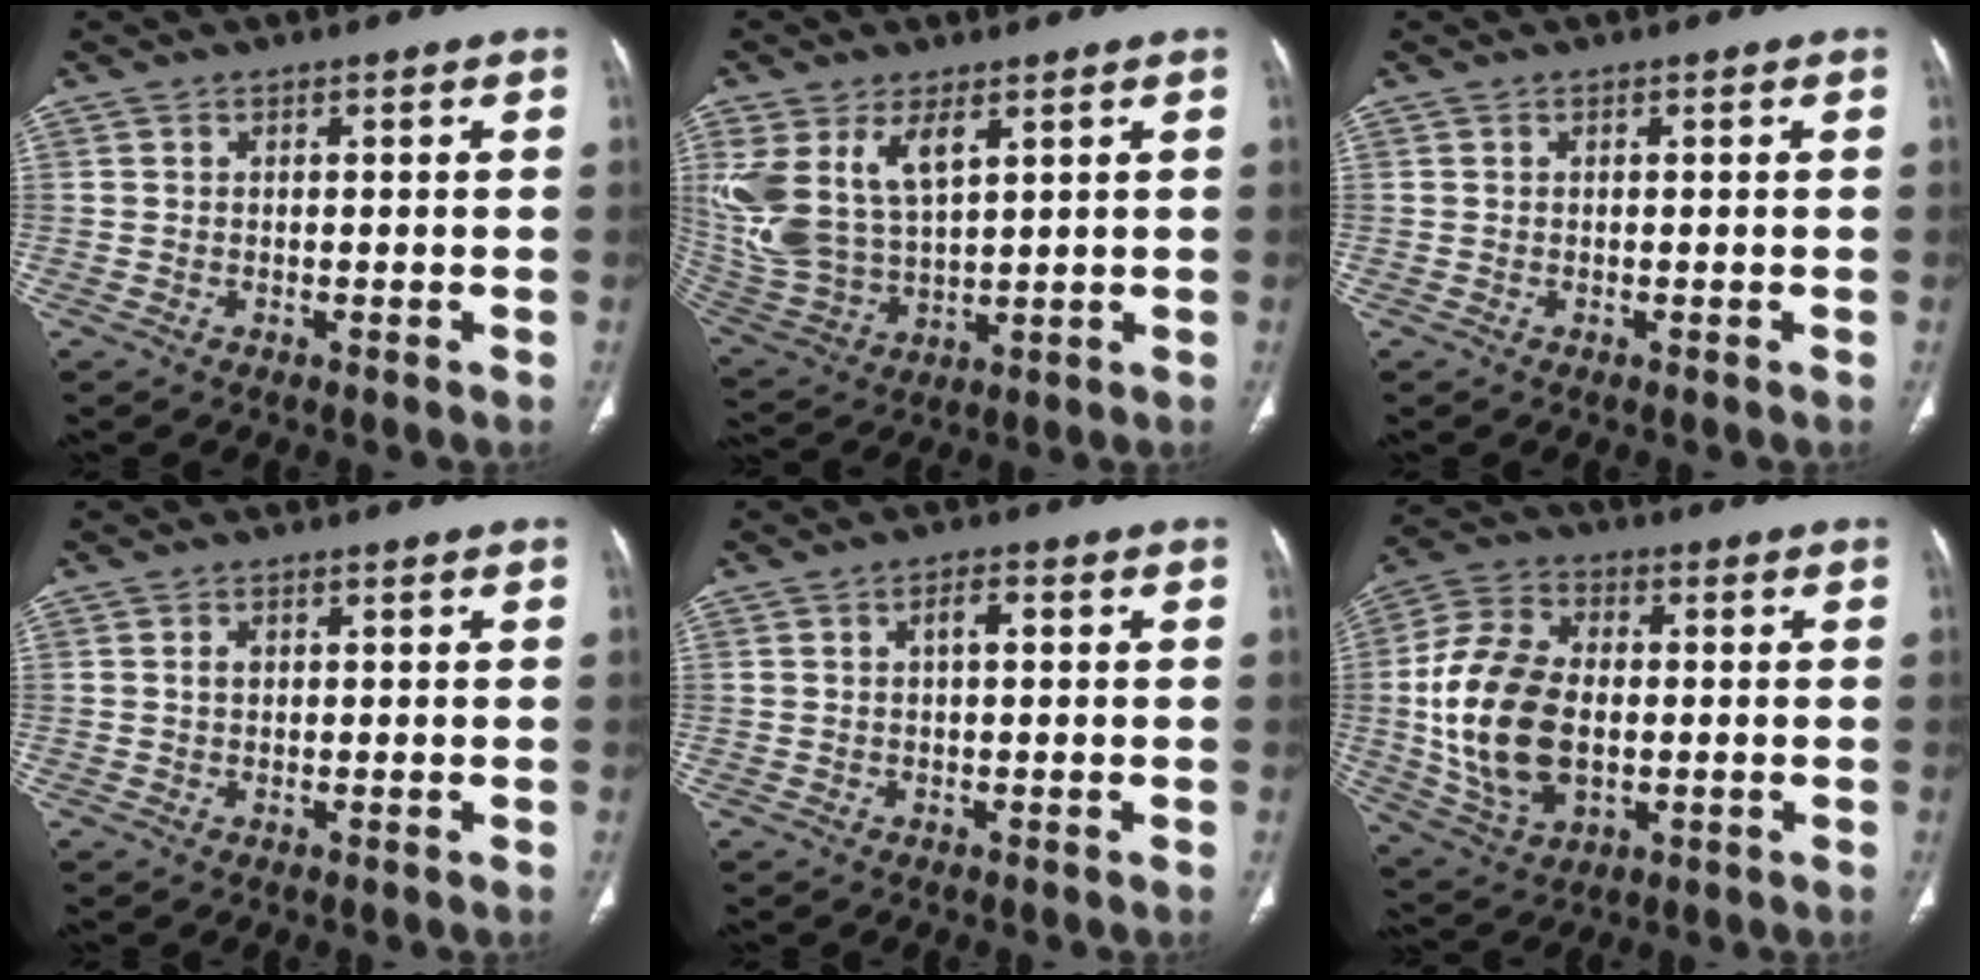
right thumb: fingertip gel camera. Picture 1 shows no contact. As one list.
[{"total": 14.9, "force": [6.2, 8.0, 10.9], "torque": [-0.230, -0.019, 0.140]}, {"total": 0.0}, {"total": 1.1, "force": [0.2, 0.8, 0.7], "torque": [-0.014, 0.003, 0.005]}, {"total": 2.3, "force": [0.4, 1.0, 2.1], "torque": [-0.035, 0.007, 0.005]}, {"total": 18.4, "force": [-0.8, 11.6, 14.3], "torque": [-0.275, 0.006, -0.005]}]